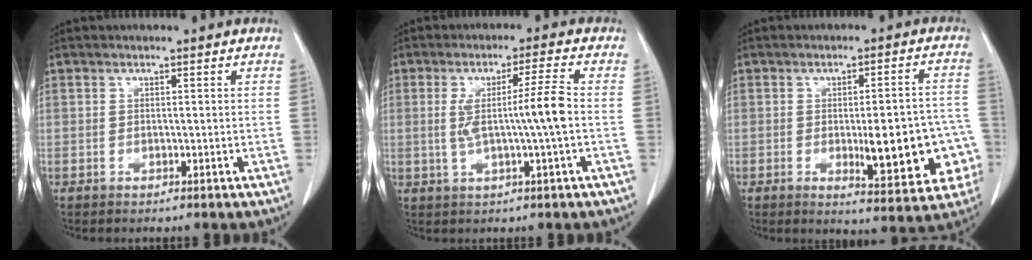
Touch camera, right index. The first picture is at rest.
{"total": 7.2, "force": [-0.3, -1.0, 7.2], "torque": [-0.131, 0.003, 0.000]}
{"total": 13.2, "force": [-3.0, 3.6, 12.3], "torque": [-0.132, 0.015, -0.028]}